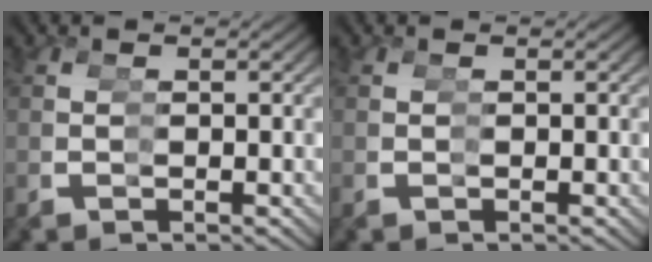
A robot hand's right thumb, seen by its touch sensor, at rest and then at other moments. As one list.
[{"total": 0.0}]